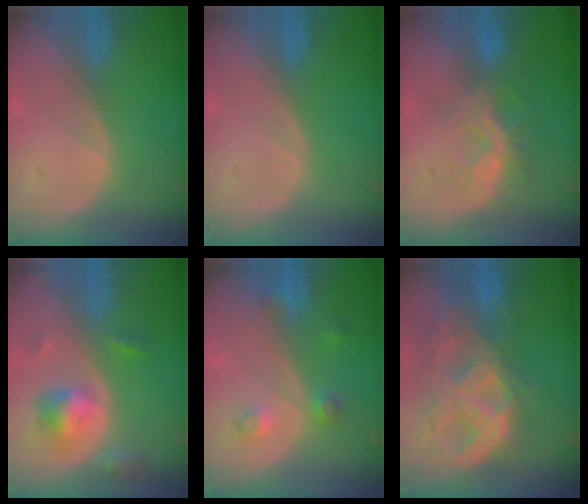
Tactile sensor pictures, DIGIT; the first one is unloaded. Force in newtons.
{"total": 0.0}
{"total": 6.5, "press": 5.9, "slide": 2.7}
{"total": 5.5, "press": 5.3, "slide": 1.7}
{"total": 3.5, "press": 3.2, "slide": 1.3}
{"total": 11.4, "press": 9.7, "slide": 6.1}